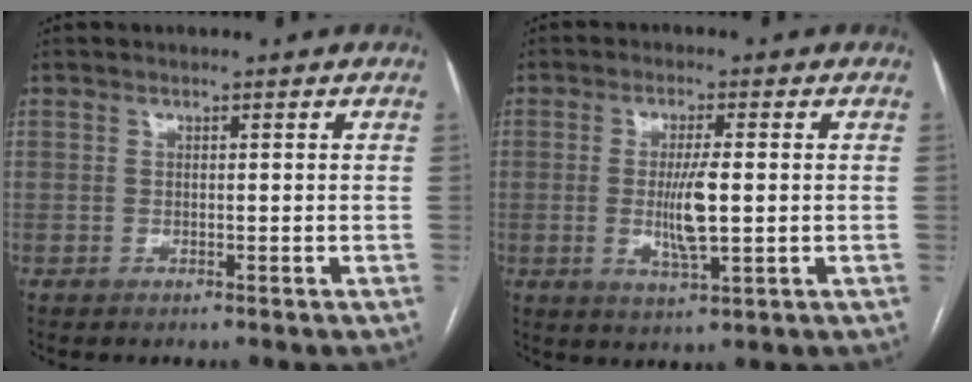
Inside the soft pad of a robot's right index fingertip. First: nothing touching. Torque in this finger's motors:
{"motor_torque": [1.11, -0.07, 0.61, 0.15]}